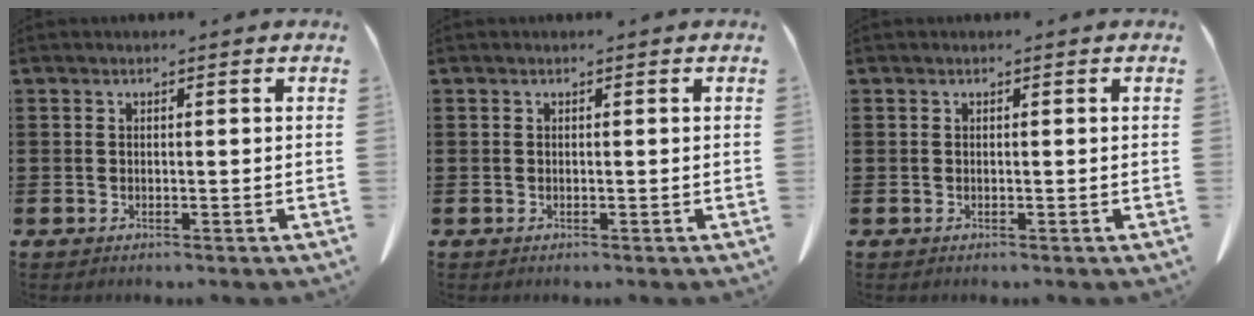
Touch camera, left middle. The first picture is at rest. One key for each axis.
{"total": 0.0}
{"total": 0.0}